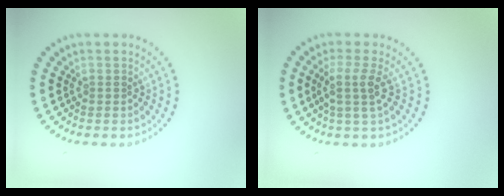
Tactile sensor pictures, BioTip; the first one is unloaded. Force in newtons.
{"total": 2.4, "press": 1.9, "slide": 1.5}